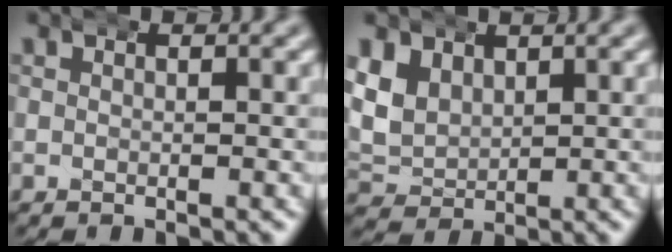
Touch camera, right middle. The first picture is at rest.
{"total": 7.2, "force": [0.9, 6.5, 3.0], "torque": [-0.100, -0.008, 0.012]}